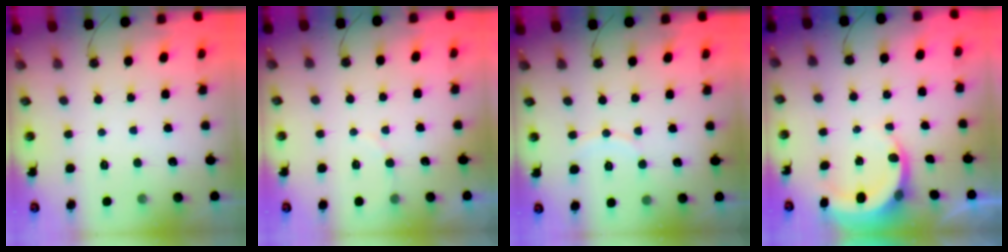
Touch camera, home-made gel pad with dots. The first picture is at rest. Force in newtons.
{"total": 3.0, "press": 3.0, "slide": 0.2}
{"total": 5.8, "press": 5.8, "slide": 0.6}
{"total": 4.3, "press": 4.3, "slide": 0.3}